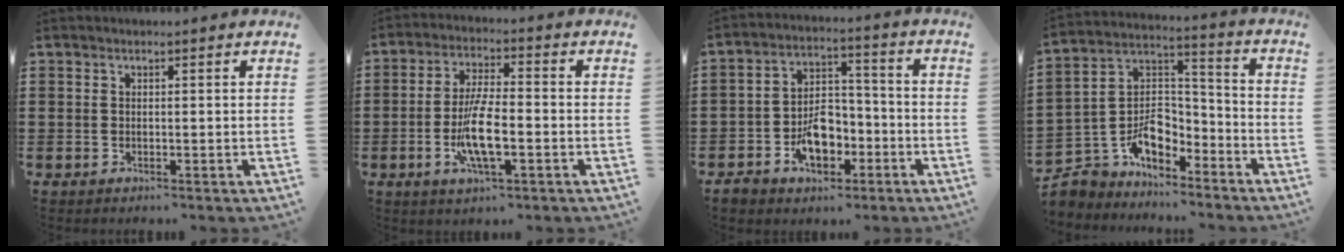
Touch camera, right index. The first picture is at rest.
{"total": 8.3, "force": [-2.3, 2.4, 7.6], "torque": [-0.158, -0.010, -0.043]}
{"total": 8.5, "force": [-3.7, 5.5, 5.3], "torque": [-0.091, 0.020, -0.064]}
{"total": 7.6, "force": [-4.2, 5.5, 3.2], "torque": [-0.075, 0.000, -0.078]}